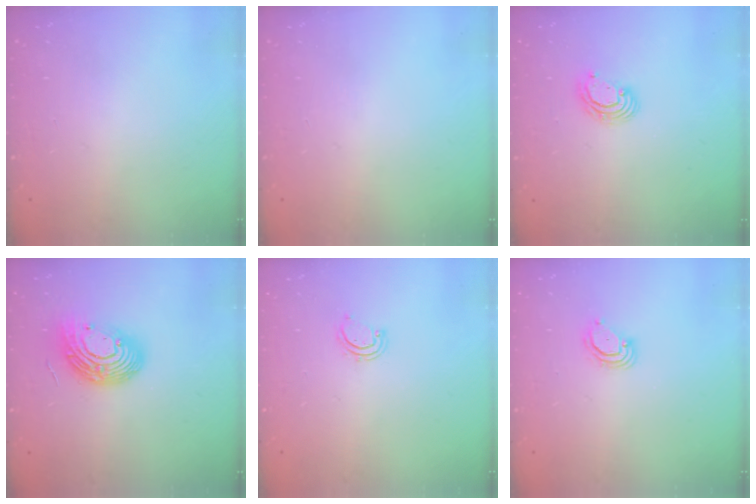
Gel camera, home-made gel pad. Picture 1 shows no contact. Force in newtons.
{"total": 0.0}
{"total": 4.2, "press": 4.2, "slide": 0.2}
{"total": 14.7, "press": 14.7, "slide": 1.0}
{"total": 2.9, "press": 2.9, "slide": 0.3}
{"total": 3.5, "press": 3.5, "slide": 0.3}